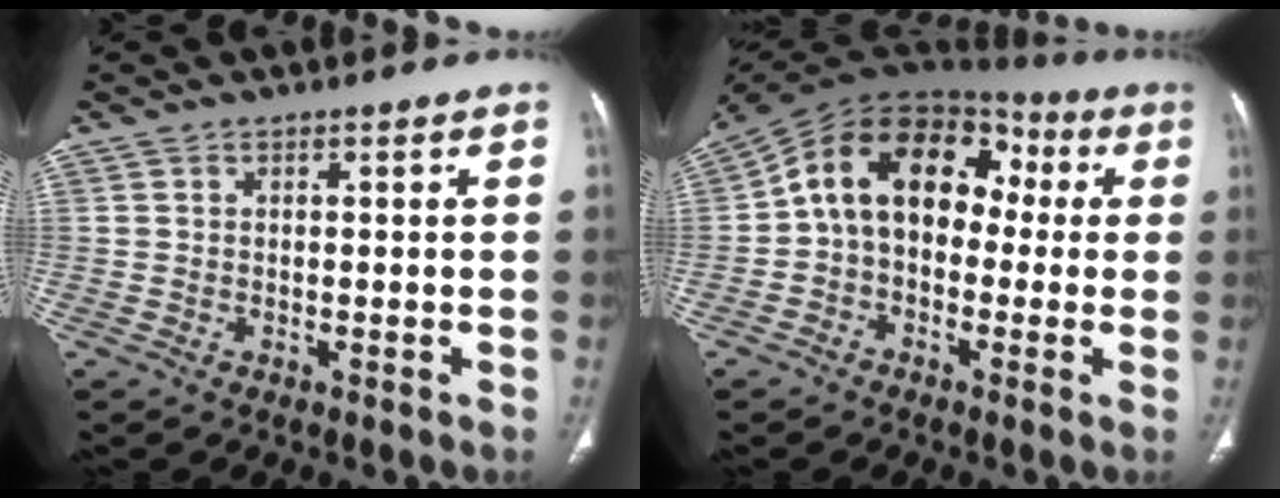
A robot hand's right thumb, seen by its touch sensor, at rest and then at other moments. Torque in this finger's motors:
{"motor_torque": [0.24, 1.18, 0.37, -0.20, 0.20]}